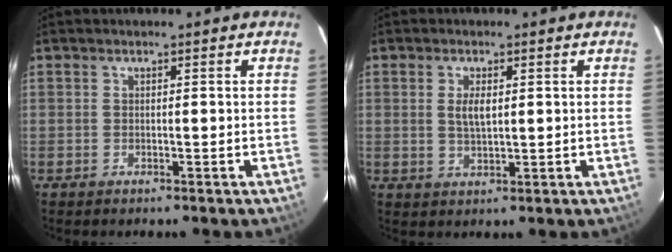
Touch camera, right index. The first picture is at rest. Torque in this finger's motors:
{"motor_torque": [0.03, 0.04, 0.07, 0.04]}